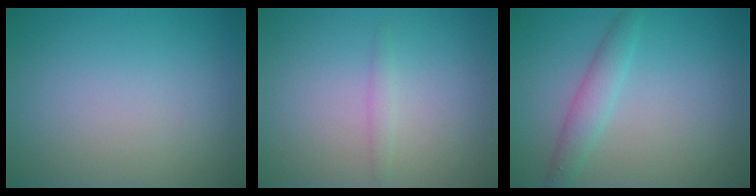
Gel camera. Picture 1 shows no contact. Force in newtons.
{"total": 0.9, "press": 0.9, "slide": 0.0}
{"total": 2.3, "press": 2.3, "slide": 0.0}